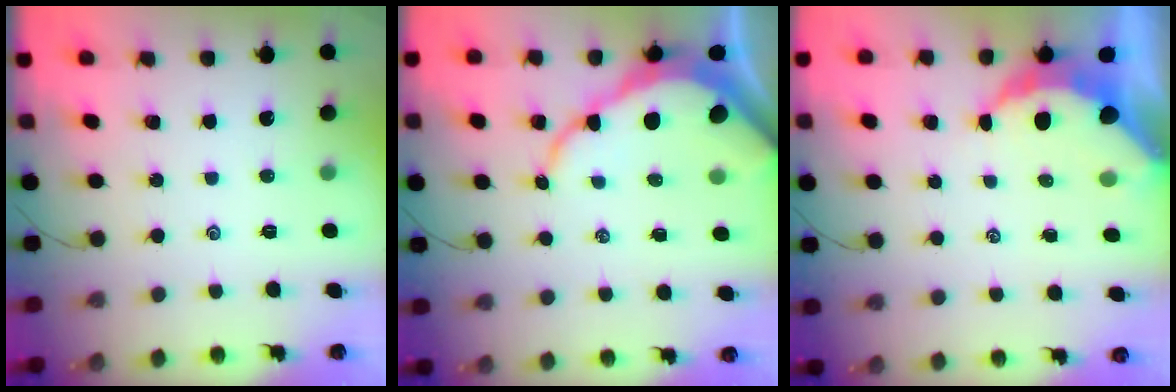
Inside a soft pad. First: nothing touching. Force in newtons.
{"total": 11.2, "press": 11.2, "slide": 1.0}
{"total": 8.4, "press": 8.4, "slide": 0.5}